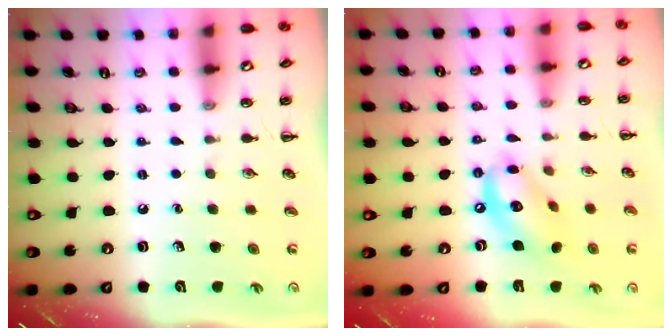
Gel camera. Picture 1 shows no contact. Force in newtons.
{"total": 12.7, "press": 12.4, "slide": 2.4}